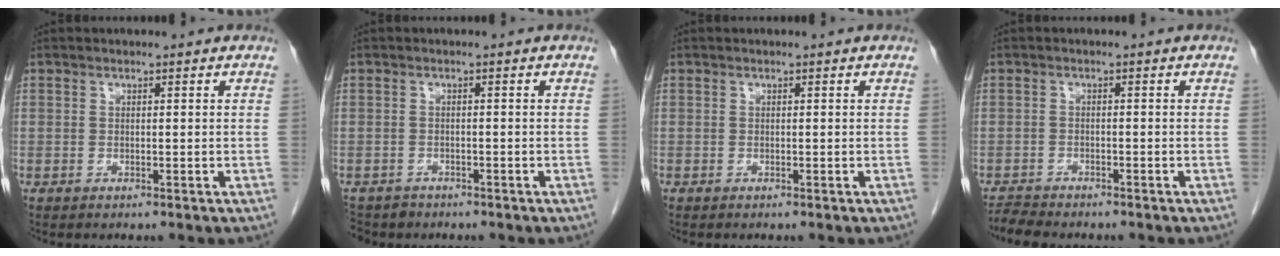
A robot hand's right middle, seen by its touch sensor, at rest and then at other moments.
{"total": 3.8, "force": [-3.1, 2.2, 0.2], "torque": [-0.002, 0.001, -0.051]}
{"total": 0.0}
{"total": 3.1, "force": [-3.0, 0.6, 0.8], "torque": [-0.019, -0.013, -0.049]}